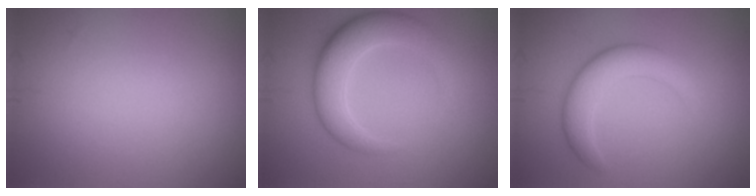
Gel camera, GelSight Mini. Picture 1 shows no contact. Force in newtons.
{"total": 5.6, "press": 5.6, "slide": 0.1}
{"total": 4.2, "press": 4.2, "slide": 0.1}